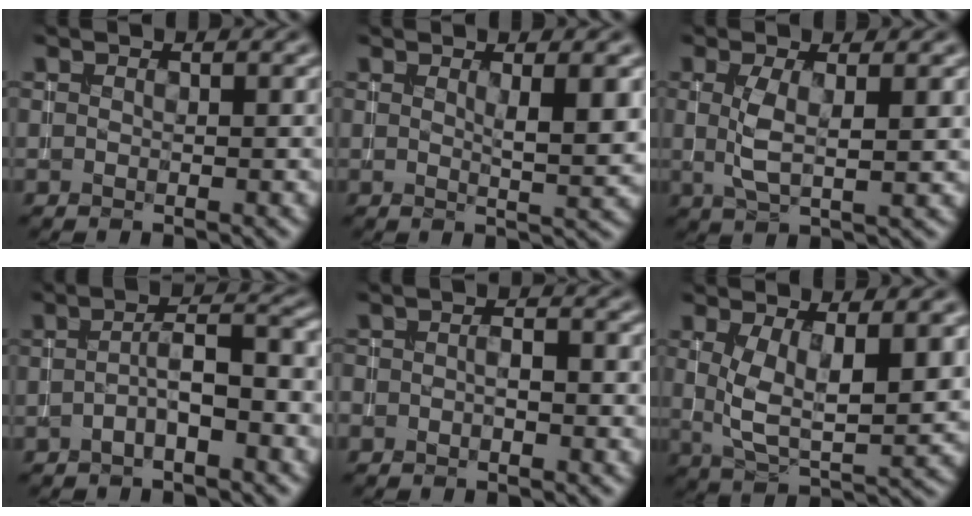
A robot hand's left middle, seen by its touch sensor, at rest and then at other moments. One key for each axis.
{"total": 3.6, "fx": 0.9, "fy": 0.8, "fz": 3.4, "tx": -0.044, "ty": -0.005, "tz": 0.015}
{"total": 3.4, "fx": 0.4, "fy": 1.0, "fz": 3.2, "tx": -0.072, "ty": -0.004, "tz": 0.010}
{"total": 4.0, "fx": -1.2, "fy": 1.2, "fz": 3.7, "tx": -0.063, "ty": 0.012, "tz": -0.026}
{"total": 1.7, "fx": -0.8, "fy": 0.7, "fz": 1.3, "tx": -0.020, "ty": 0.002, "tz": -0.014}
{"total": 6.9, "fx": 1.2, "fy": 2.7, "fz": 6.2, "tx": -0.120, "ty": -0.010, "tz": 0.025}